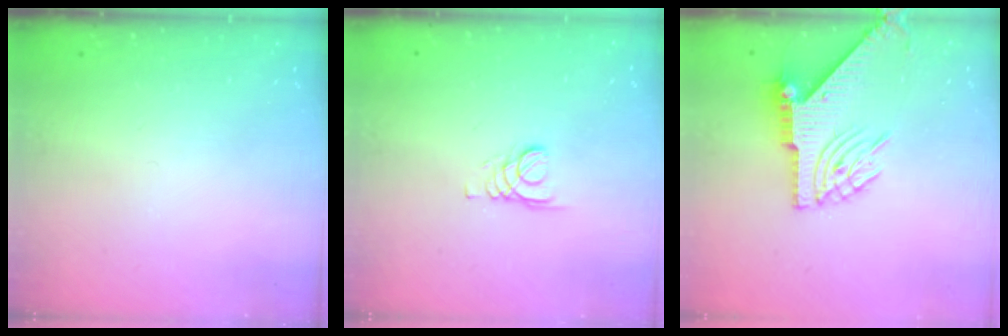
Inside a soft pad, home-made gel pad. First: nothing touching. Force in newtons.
{"total": 1.6, "press": 1.6, "slide": 0.2}
{"total": 8.8, "press": 8.7, "slide": 1.3}